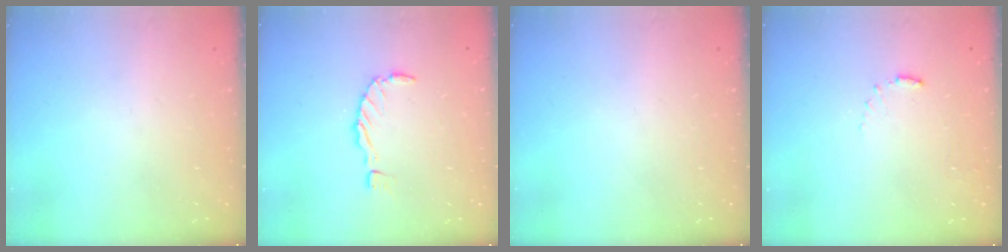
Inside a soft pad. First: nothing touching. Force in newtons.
{"total": 0.0}
{"total": 0.0}
{"total": 3.6, "press": 3.6, "slide": 0.4}